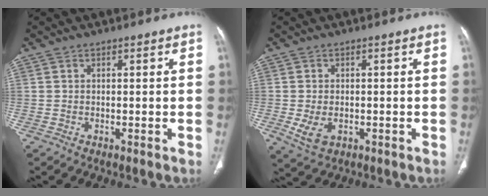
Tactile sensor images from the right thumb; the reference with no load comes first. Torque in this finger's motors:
{"motor_torque": [-0.26, 0.47, 0.26, 0.43, 0.02]}